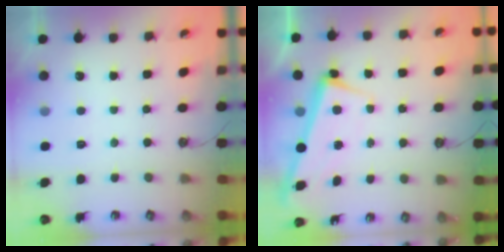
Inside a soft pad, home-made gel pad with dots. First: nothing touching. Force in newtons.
{"total": 2.3, "press": 2.2, "slide": 0.8}